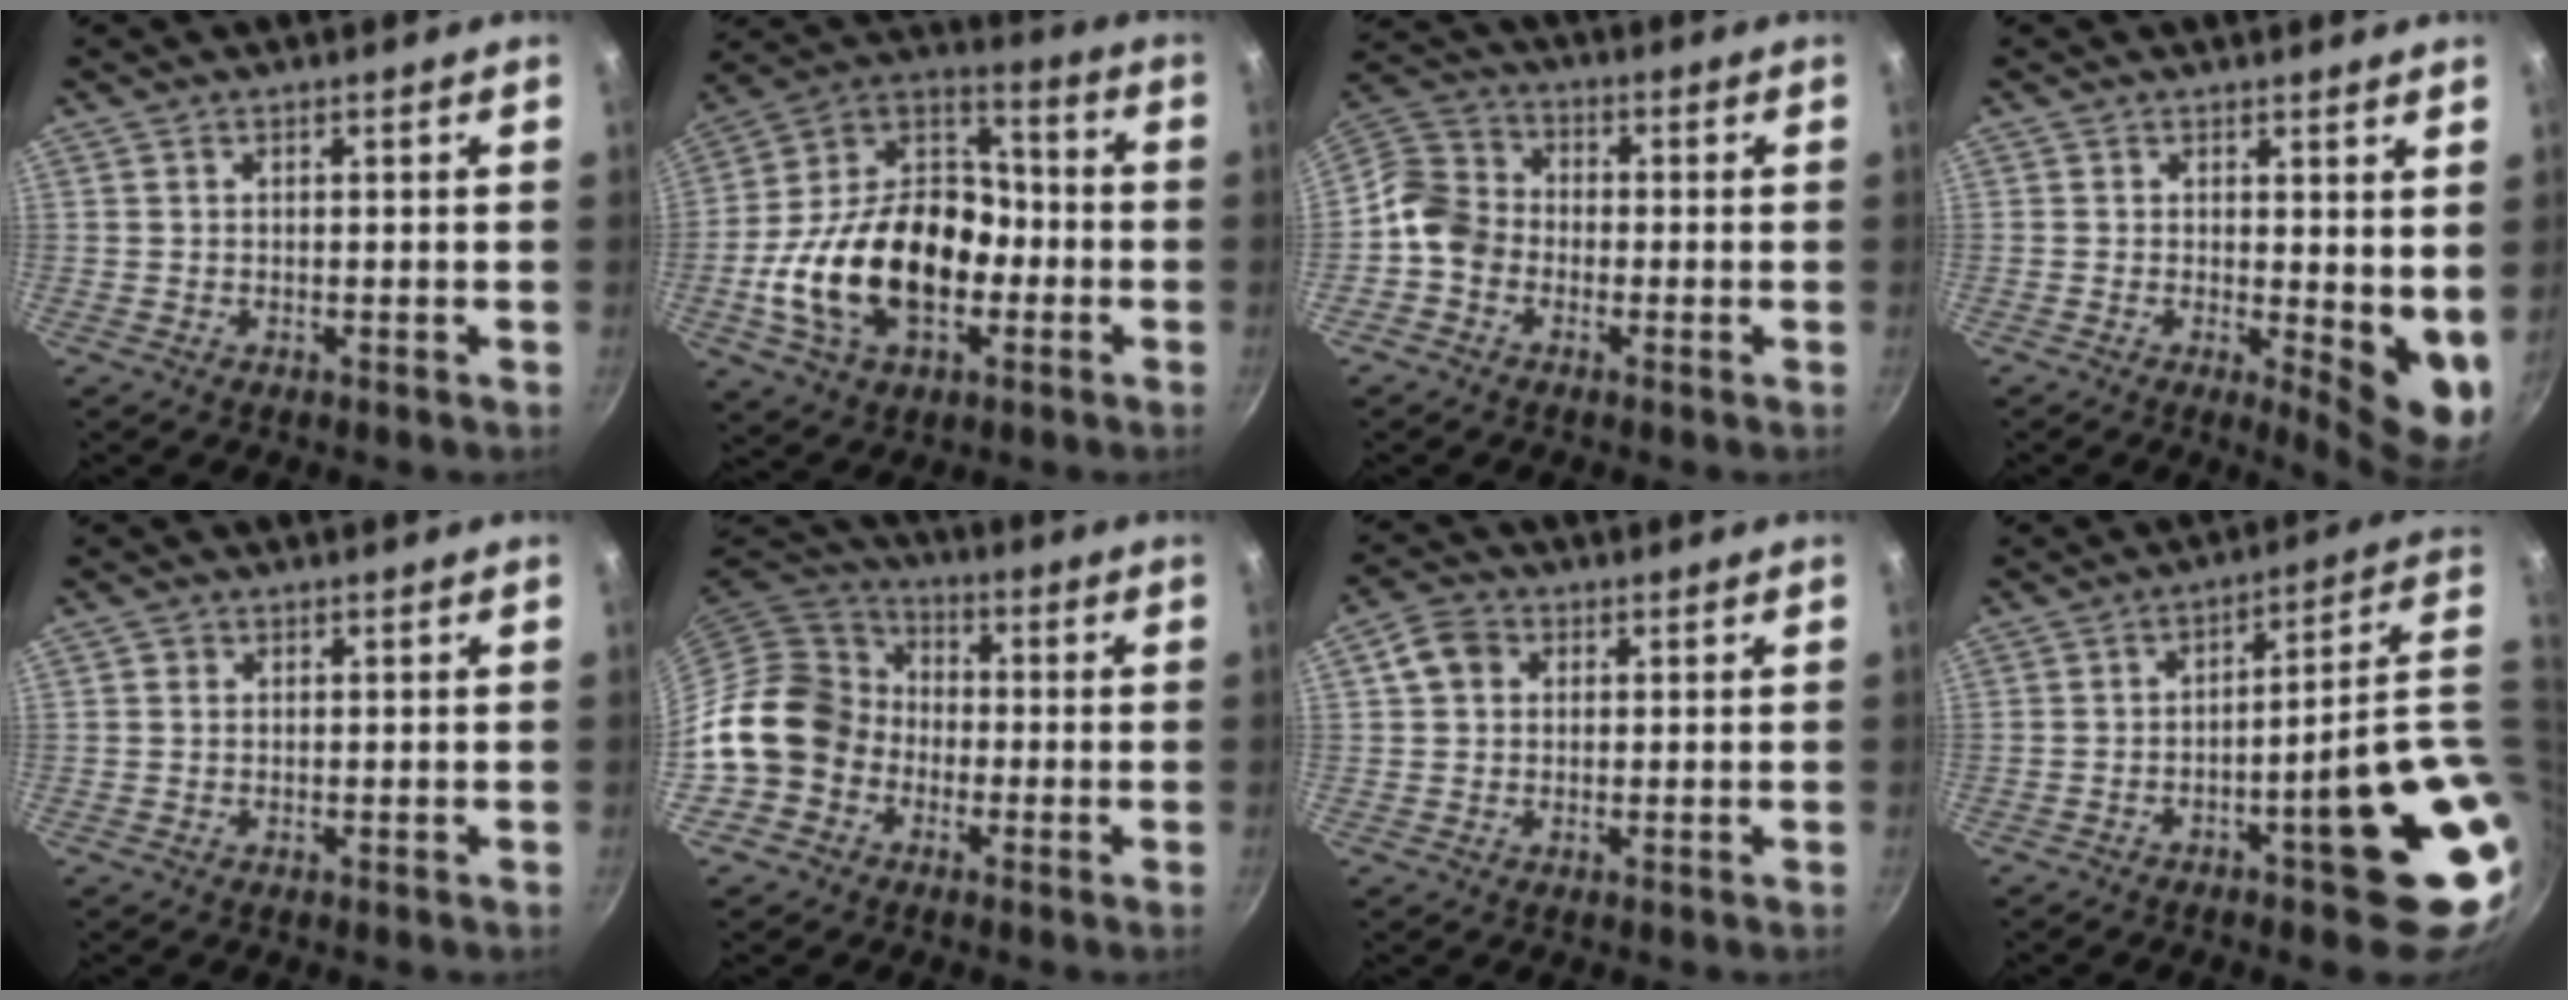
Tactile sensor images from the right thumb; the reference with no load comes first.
{"total": 24.5, "force": [-5.6, 16.2, 17.6], "torque": [-0.292, 0.056, -0.104]}
{"total": 8.0, "force": [-2.4, 6.6, 3.9], "torque": [-0.050, 0.030, -0.070]}
{"total": 7.7, "force": [0.9, 2.9, 7.1], "torque": [-0.082, -0.021, 0.015]}
{"total": 0.9, "force": [0.2, 0.9, 0.2], "torque": [0.000, 0.001, 0.000]}
{"total": 13.0, "force": [-3.1, 11.3, 5.7], "torque": [-0.061, 0.045, -0.069]}
{"total": 4.8, "force": [1.1, 4.0, 2.4], "torque": [-0.029, 0.009, 0.008]}
{"total": 19.3, "force": [-3.6, 4.8, 18.4], "torque": [-0.208, 0.020, -0.041]}